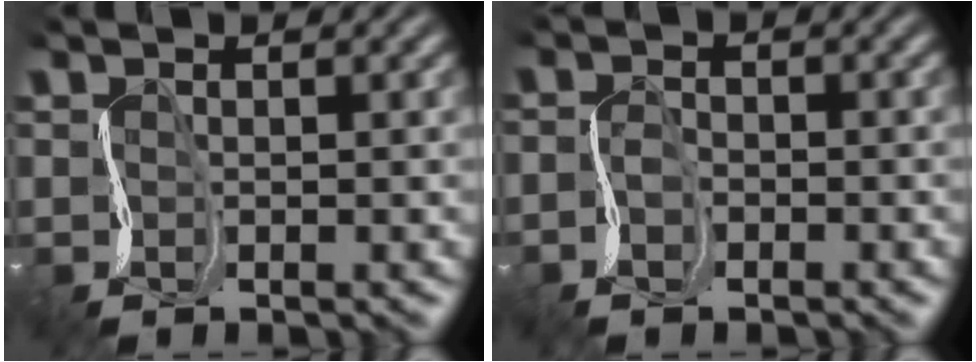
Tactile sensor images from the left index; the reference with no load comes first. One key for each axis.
{"total": 1.0, "fx": -1.0, "fy": 0.3, "fz": 0.0, "tx": -0.013, "ty": 0.007, "tz": -0.028}